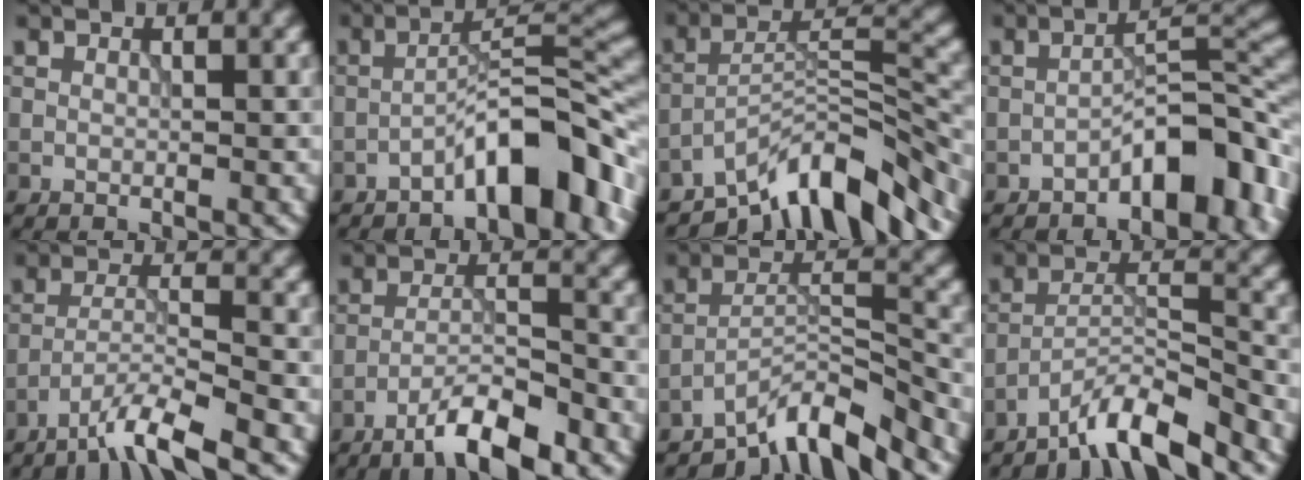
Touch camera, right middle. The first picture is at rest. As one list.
[{"total": 8.1, "force": [-4.7, 2.2, 6.2], "torque": [-0.084, 0.025, -0.080]}, {"total": 10.4, "force": [-7.8, 3.0, 6.2], "torque": [-0.088, 0.008, -0.149]}, {"total": 7.3, "force": [-3.9, 2.8, 5.5], "torque": [-0.062, 0.022, -0.066]}, {"total": 5.0, "force": [-3.9, 0.3, 3.2], "torque": [-0.052, 0.006, -0.082]}, {"total": 5.5, "force": [-4.0, 0.9, 3.7], "torque": [-0.060, 0.008, -0.073]}, {"total": 6.8, "force": [-5.7, 1.1, 3.6], "torque": [-0.051, 0.005, -0.102]}, {"total": 5.8, "force": [-4.8, 0.6, 3.1], "torque": [-0.053, 0.006, -0.093]}]